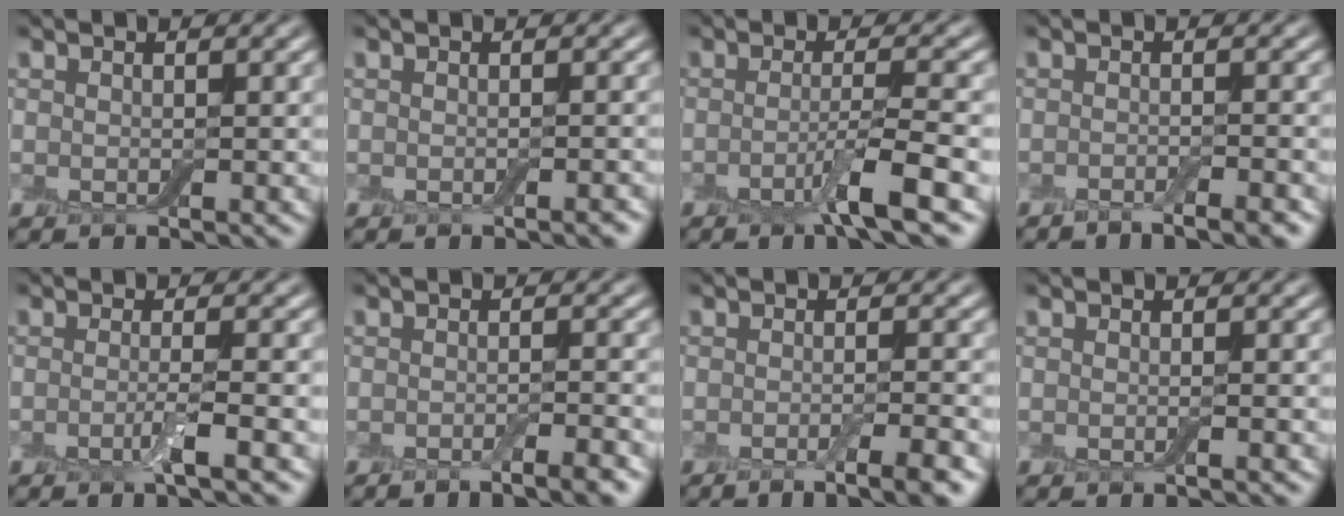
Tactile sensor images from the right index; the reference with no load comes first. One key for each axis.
{"total": 0.7, "fx": -0.4, "fy": 0.1, "fz": 0.6, "tx": -0.007, "ty": 0.001, "tz": -0.006}
{"total": 4.0, "fx": -1.8, "fy": 0.4, "fz": 3.6, "tx": -0.057, "ty": 0.002, "tz": -0.045}
{"total": 2.8, "fx": -2.1, "fy": 0.4, "fz": 1.8, "tx": -0.021, "ty": 0.001, "tz": -0.035}
{"total": 2.4, "fx": -0.8, "fy": 0.3, "fz": 2.2, "tx": -0.039, "ty": -0.002, "tz": -0.021}
{"total": 3.0, "fx": -2.0, "fy": 0.4, "fz": 2.2, "tx": -0.025, "ty": 0.000, "tz": -0.035}
{"total": 4.1, "fx": -2.3, "fy": 0.9, "fz": 3.3, "tx": -0.038, "ty": -0.002, "tz": -0.039}
{"total": 0.7, "fx": -0.2, "fy": 0.1, "fz": 0.7, "tx": -0.008, "ty": -0.004, "tz": -0.005}